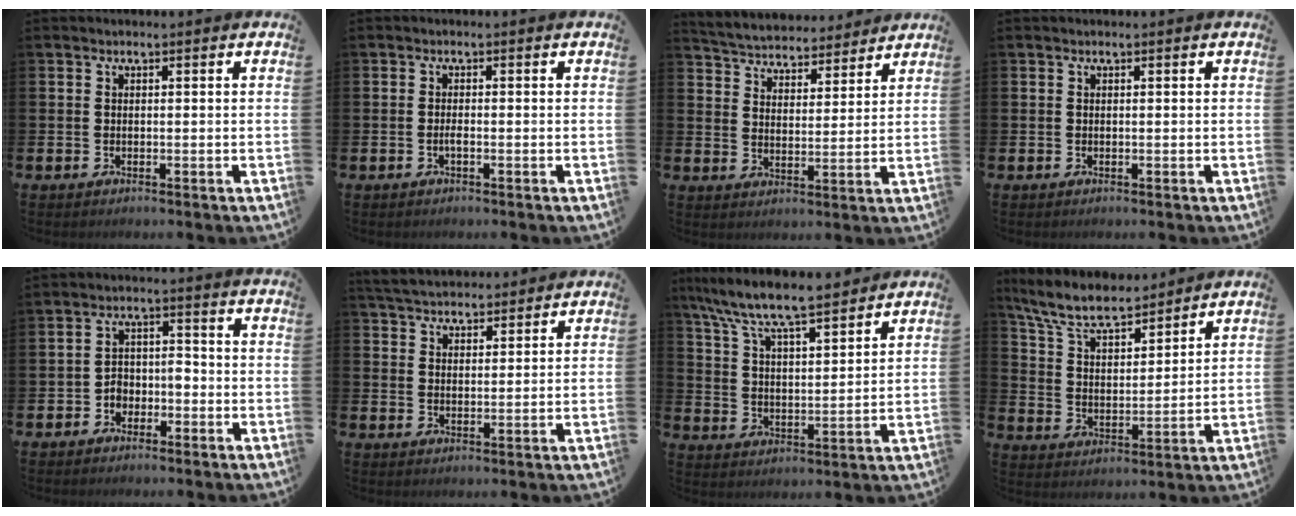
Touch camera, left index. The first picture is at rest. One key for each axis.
{"total": 0.9, "fx": -0.4, "fy": 0.2, "fz": 0.8, "tx": -0.020, "ty": 0.001, "tz": -0.006}
{"total": 4.9, "fx": 4.8, "fy": 1.1, "fz": -0.1, "tx": -0.026, "ty": -0.035, "tz": 0.083}
{"total": 0.0}
{"total": 3.1, "fx": -2.0, "fy": 2.2, "fz": 1.1, "tx": -0.024, "ty": 0.006, "tz": -0.046}
{"total": 4.8, "fx": 4.6, "fy": 1.0, "fz": 0.3, "tx": -0.028, "ty": -0.018, "tz": 0.086}
{"total": 8.6, "fx": 8.1, "fy": 0.7, "fz": 2.9, "tx": -0.093, "ty": -0.052, "tz": 0.142}
{"total": 8.5, "fx": 7.6, "fy": 2.1, "fz": 3.1, "tx": -0.096, "ty": -0.042, "tz": 0.135}